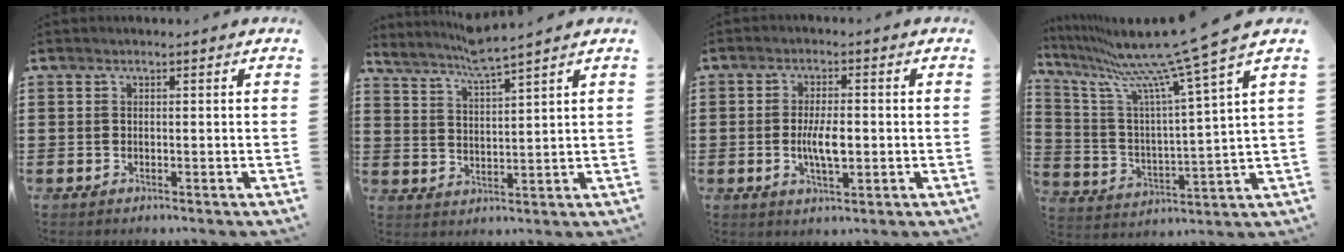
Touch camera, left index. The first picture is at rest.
{"total": 5.1, "force": [4.5, -0.9, 2.1], "torque": [-0.056, -0.022, 0.077]}
{"total": 5.4, "force": [-0.4, 1.9, 5.0], "torque": [-0.089, -0.003, -0.012]}
{"total": 12.7, "force": [10.4, -0.8, 7.2], "torque": [-0.173, -0.068, 0.167]}